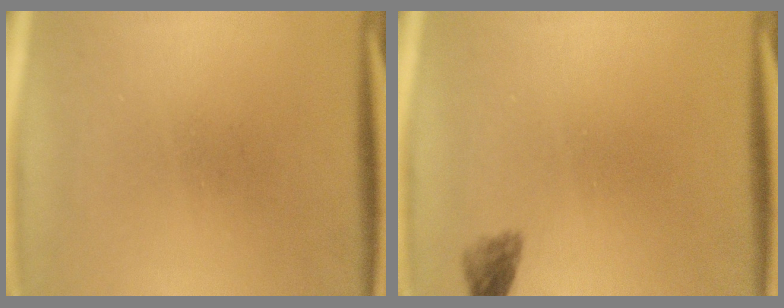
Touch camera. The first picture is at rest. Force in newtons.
{"total": 1.7}